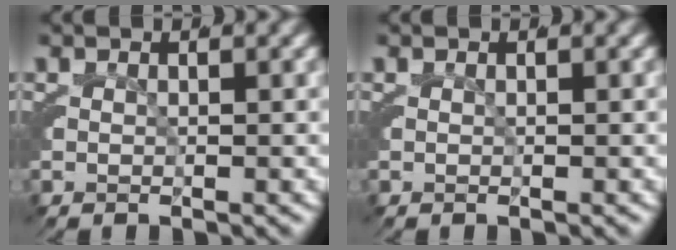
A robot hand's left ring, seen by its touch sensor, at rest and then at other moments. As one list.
[{"total": 0.0}]